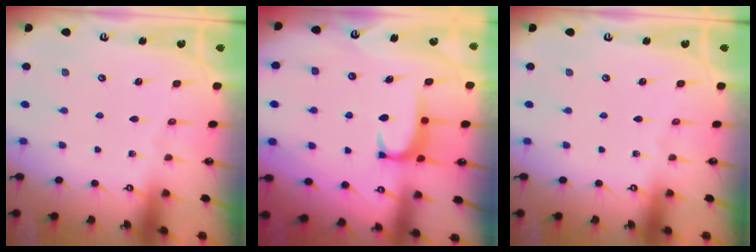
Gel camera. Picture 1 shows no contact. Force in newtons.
{"total": 1.8, "press": 1.7, "slide": 0.5}
{"total": 0.0}